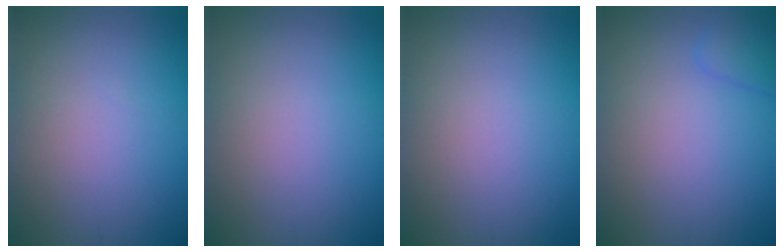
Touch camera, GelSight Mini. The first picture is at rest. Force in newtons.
{"total": 0.0}
{"total": 0.0}
{"total": 1.5, "press": 1.5, "slide": 0.2}